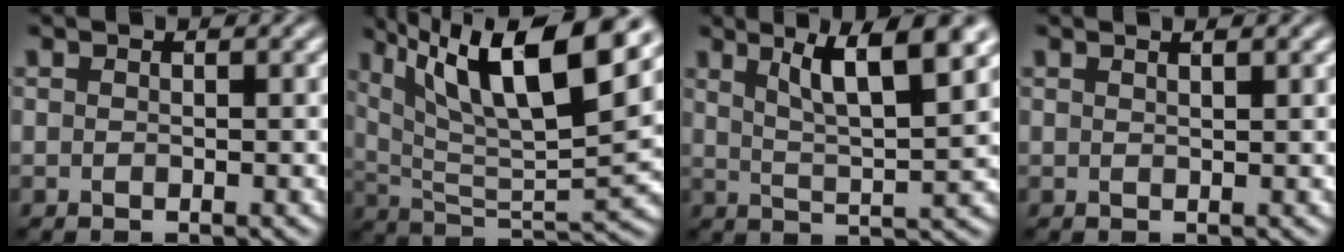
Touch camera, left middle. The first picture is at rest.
{"total": 13.6, "force": [7.3, 3.9, 10.8], "torque": [-0.187, 0.002, 0.128]}
{"total": 7.7, "force": [3.5, 1.9, 6.5], "torque": [-0.102, 0.007, 0.061]}
{"total": 1.4, "force": [0.9, 0.5, 1.0], "torque": [0.002, 0.007, -0.005]}